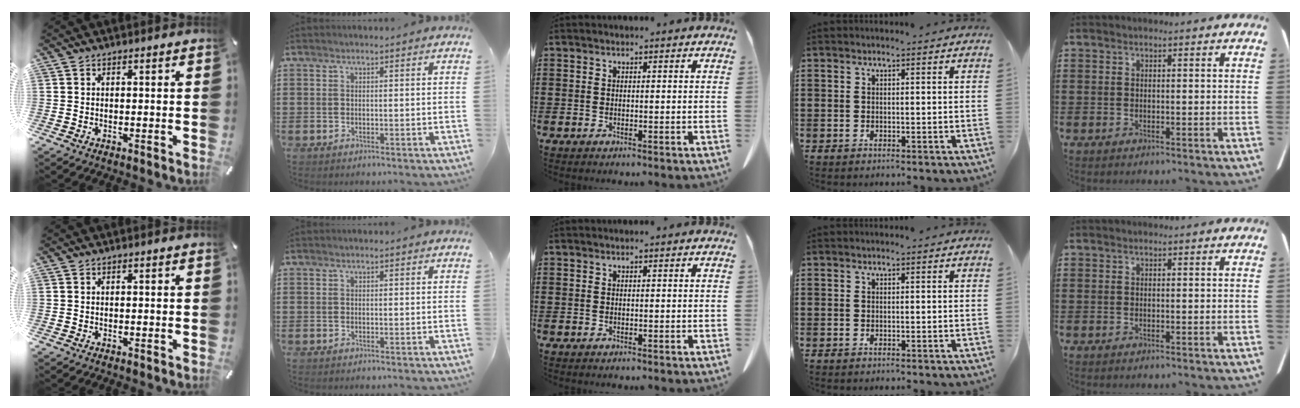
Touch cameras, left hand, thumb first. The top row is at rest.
{}